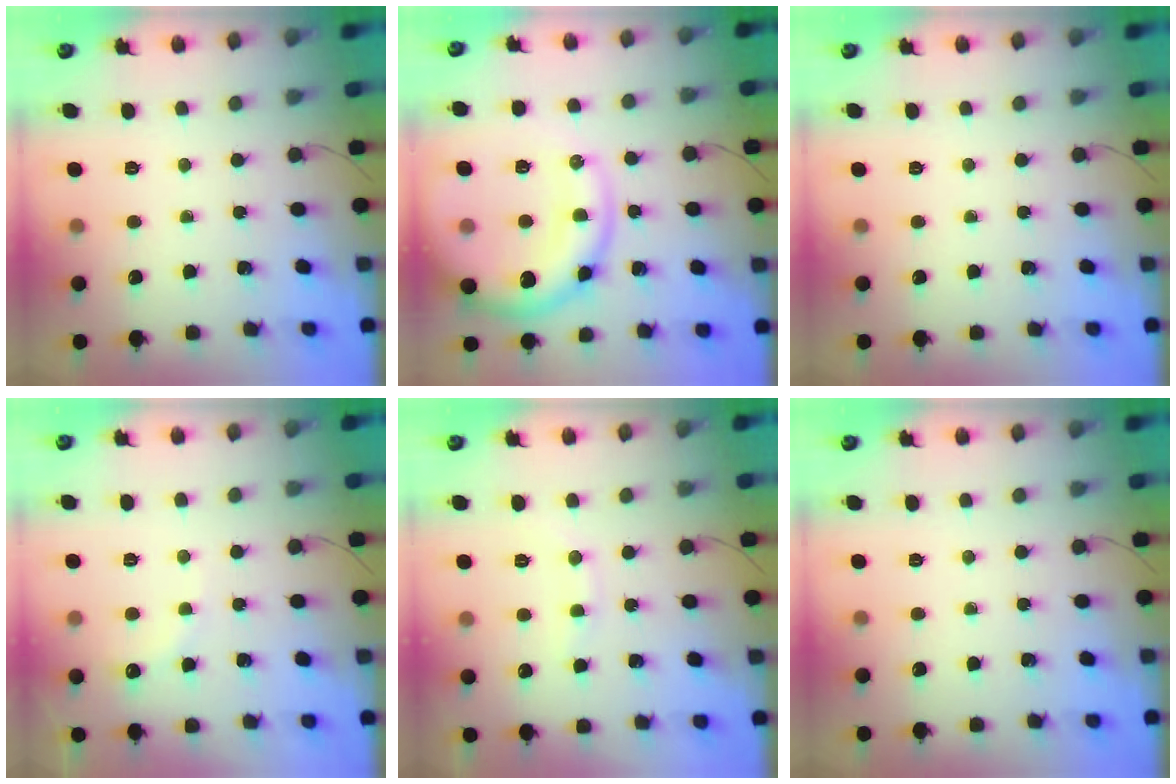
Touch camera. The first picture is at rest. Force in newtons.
{"total": 15.8, "press": 15.6, "slide": 2.6}
{"total": 0.0}
{"total": 5.7, "press": 5.6, "slide": 1.1}
{"total": 7.1, "press": 6.9, "slide": 1.5}
{"total": 0.0}